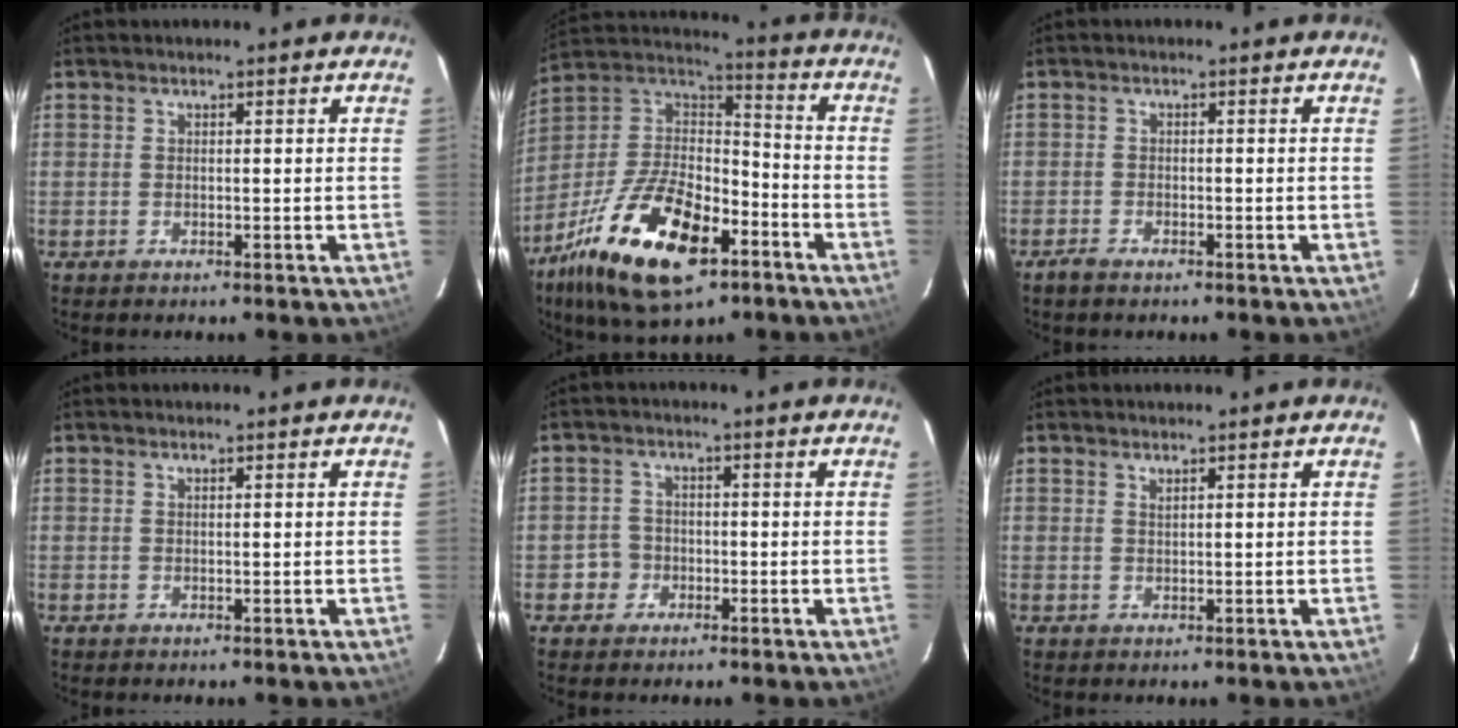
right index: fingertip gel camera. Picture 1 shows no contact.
{"total": 24.9, "force": [-13.2, 11.3, 17.8], "torque": [-0.360, -0.020, -0.227]}
{"total": 1.3, "force": [-1.0, 0.4, 0.7], "torque": [-0.015, -0.003, -0.020]}
{"total": 0.0}
{"total": 3.4, "force": [-1.3, 3.1, 0.0], "torque": [0.004, 0.019, -0.023]}
{"total": 0.6, "force": [0.6, 0.0, 0.3], "torque": [-0.004, -0.001, 0.010]}